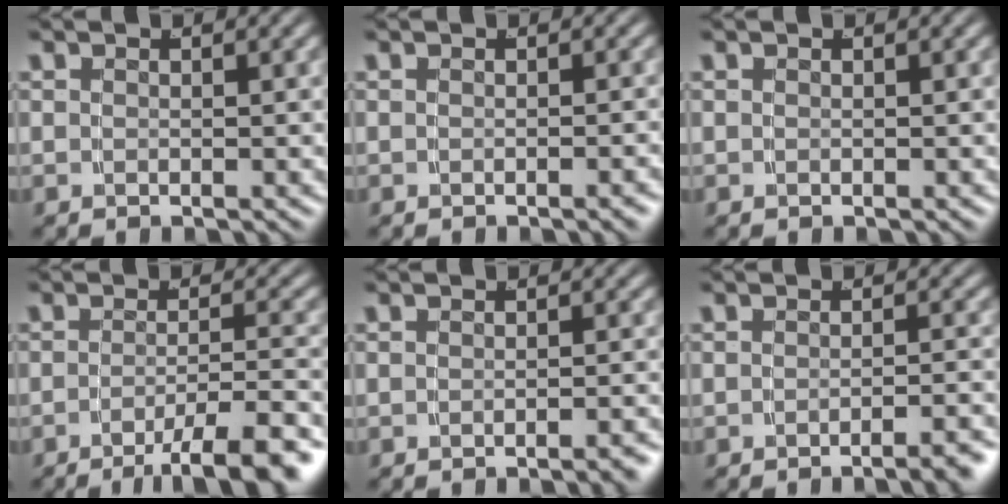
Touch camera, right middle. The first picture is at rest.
{"total": 0.7, "force": [-0.5, 0.0, 0.4], "torque": [-0.004, 0.005, -0.010]}
{"total": 0.0}
{"total": 7.5, "force": [-5.4, 1.5, 5.0], "torque": [-0.061, -0.013, -0.073]}
{"total": 1.7, "force": [-1.4, 0.1, 0.9], "torque": [-0.007, 0.005, -0.025]}
{"total": 3.5, "force": [-3.0, 0.4, 1.8], "torque": [-0.014, 0.002, -0.049]}